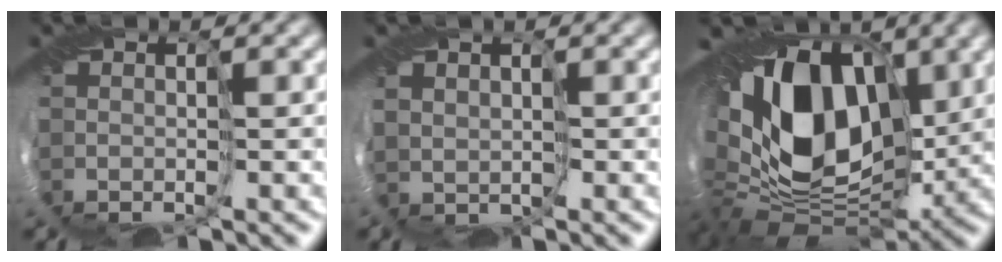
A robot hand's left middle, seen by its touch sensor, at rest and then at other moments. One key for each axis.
{"total": 1.5, "fx": 0.5, "fy": 1.3, "fz": 0.6, "tx": -0.014, "ty": -0.002, "tz": 0.009}
{"total": 15.7, "fx": 1.8, "fy": 10.7, "fz": 11.3, "tx": -0.210, "ty": 0.002, "tz": 0.025}